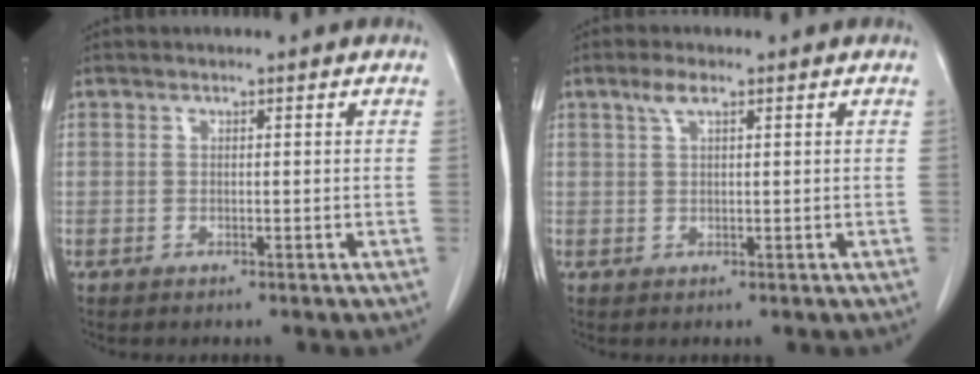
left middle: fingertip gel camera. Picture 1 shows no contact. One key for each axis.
{"total": 2.2, "fx": 1.3, "fy": 0.6, "fz": 1.7, "tx": -0.040, "ty": 0.009, "tz": 0.028}